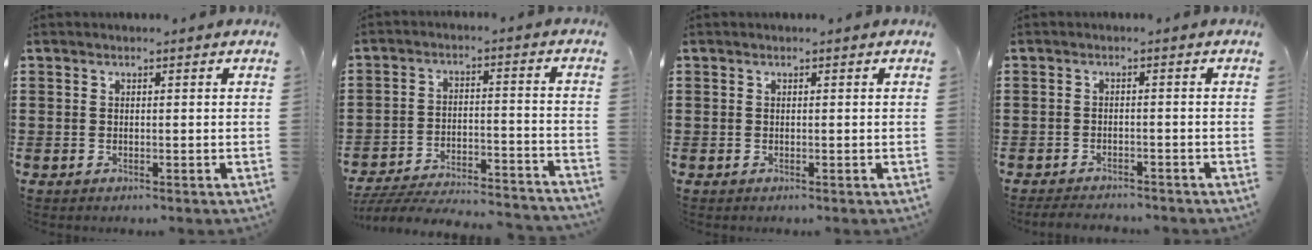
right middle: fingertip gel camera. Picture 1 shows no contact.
{"total": 6.0, "force": [-5.7, 0.4, 1.7], "torque": [-0.037, 0.000, -0.115]}
{"total": 0.0}
{"total": 2.2, "force": [-2.2, 0.2, 0.2], "torque": [-0.011, -0.004, -0.045]}